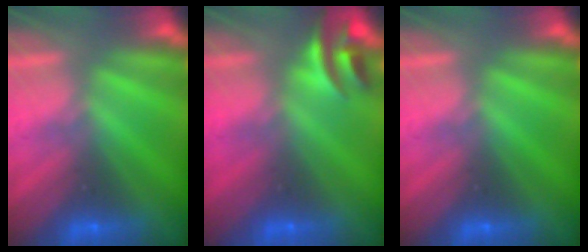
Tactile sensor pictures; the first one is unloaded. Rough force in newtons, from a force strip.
{"total": 2.9}
{"total": 0.0}